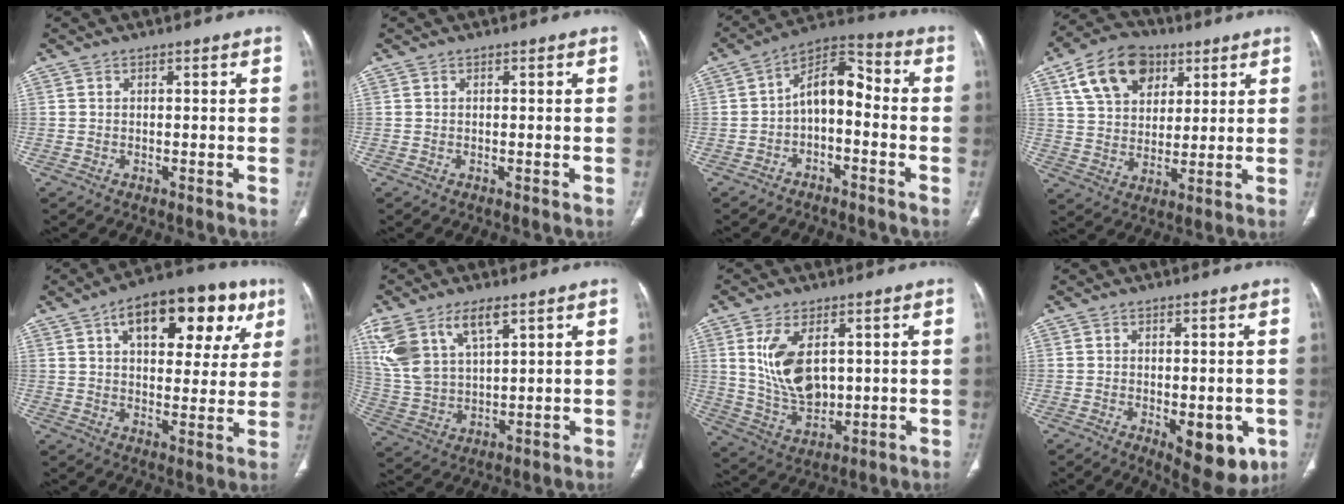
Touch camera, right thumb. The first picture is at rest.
{"total": 0.0}
{"total": 9.8, "force": [-2.0, 5.6, 7.8], "torque": [-0.109, 0.051, -0.046]}
{"total": 14.6, "force": [6.7, 10.0, 8.2], "torque": [-0.122, -0.010, 0.119]}
{"total": 20.8, "force": [9.1, 10.6, 15.4], "torque": [-0.175, 0.006, 0.129]}
{"total": 13.1, "force": [7.1, 6.2, 9.2], "torque": [-0.190, -0.015, 0.151]}
{"total": 11.8, "force": [2.9, 6.8, 9.2], "torque": [-0.164, -0.017, 0.072]}
{"total": 9.8, "force": [-3.0, 4.6, 8.1], "torque": [-0.079, -0.007, -0.028]}